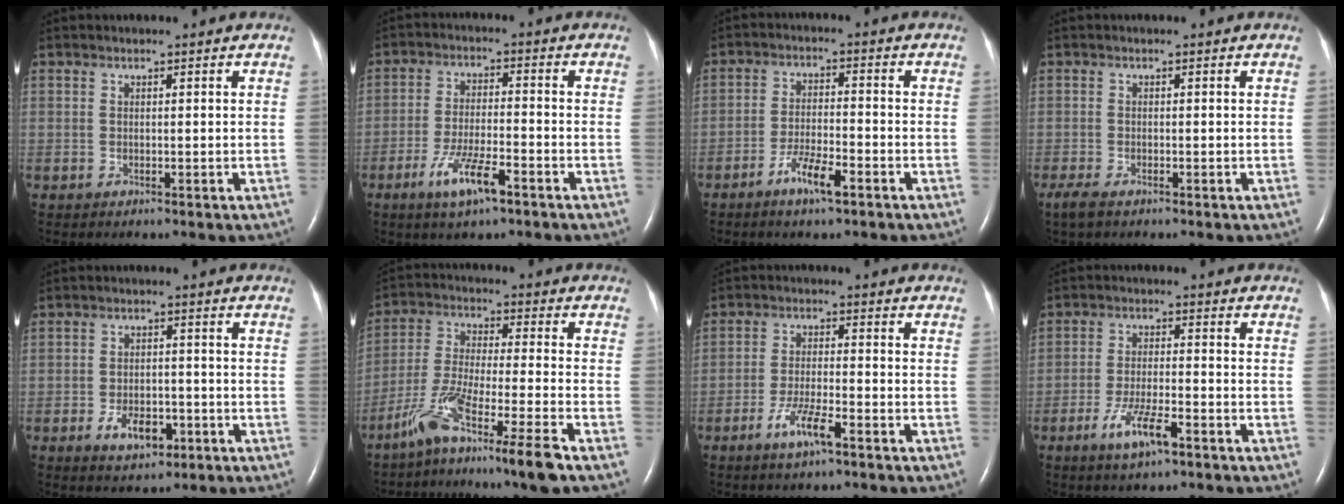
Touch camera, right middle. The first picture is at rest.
{"total": 7.3, "force": [-4.2, 1.3, 5.8], "torque": [-0.118, -0.010, -0.075]}
{"total": 5.4, "force": [-3.3, 0.8, 4.1], "torque": [-0.084, -0.003, -0.062]}
{"total": 2.9, "force": [-2.0, 0.8, 1.8], "torque": [-0.042, -0.010, -0.035]}
{"total": 5.4, "force": [-2.5, 3.0, 3.7], "torque": [-0.065, 0.000, -0.036]}
{"total": 12.8, "force": [-8.7, -1.1, 9.4], "torque": [-0.188, -0.031, -0.160]}
{"total": 5.4, "force": [-3.3, 0.7, 4.3], "torque": [-0.089, -0.005, -0.062]}
{"total": 6.3, "force": [-3.7, 1.1, 5.0], "torque": [-0.103, -0.007, -0.064]}